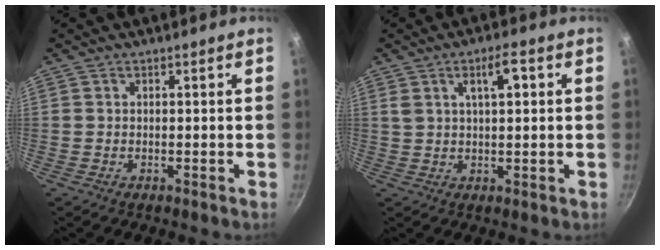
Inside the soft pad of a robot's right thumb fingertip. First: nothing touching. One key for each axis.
{"total": 5.5, "fx": 1.8, "fy": 1.8, "fz": 4.8, "tx": -0.073, "ty": 0.008, "tz": 0.033}